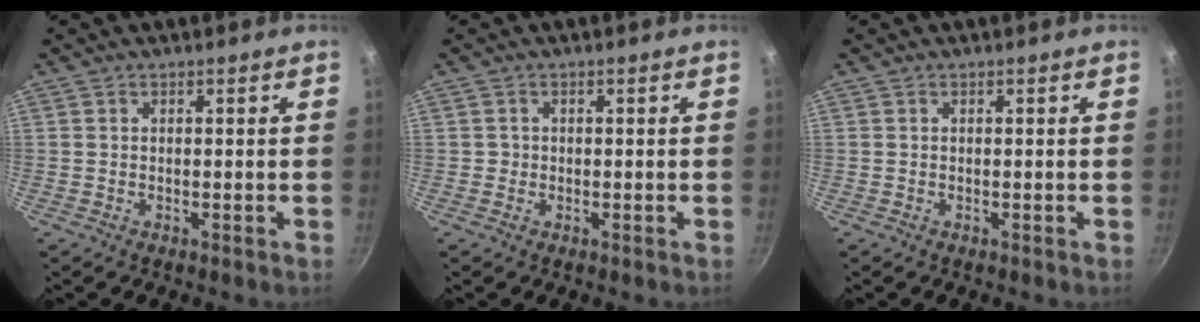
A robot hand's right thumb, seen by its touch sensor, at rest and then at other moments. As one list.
[{"total": 0.9, "force": [-0.1, 0.9, 0.0], "torque": [0.003, 0.000, -0.004]}, {"total": 0.0}]